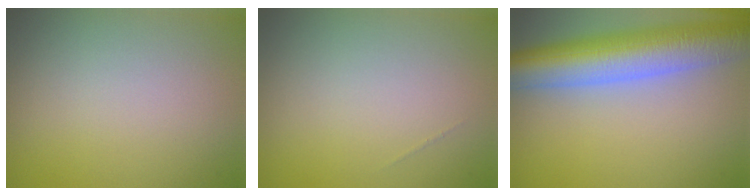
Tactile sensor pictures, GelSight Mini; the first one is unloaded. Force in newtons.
{"total": 0.0}
{"total": 9.6, "press": 9.6, "slide": 0.4}